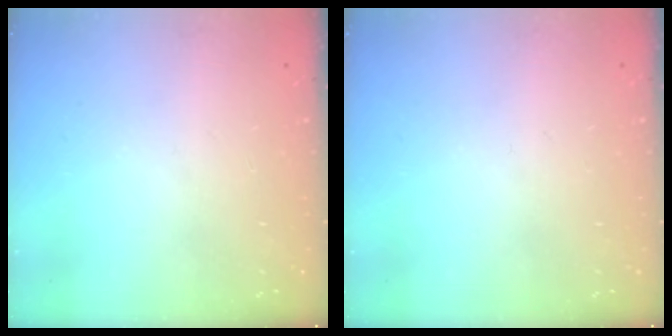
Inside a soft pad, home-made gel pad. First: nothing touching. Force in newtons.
{"total": 0.0}